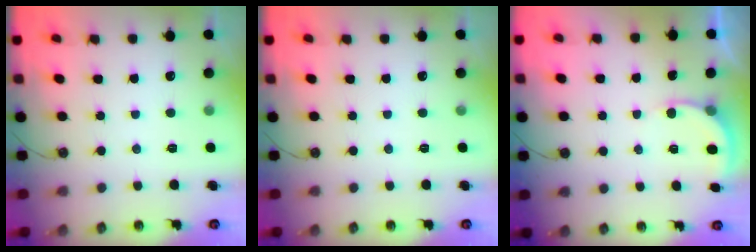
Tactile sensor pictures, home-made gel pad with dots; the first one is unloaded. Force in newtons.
{"total": 0.0}
{"total": 4.0, "press": 4.0, "slide": 0.3}